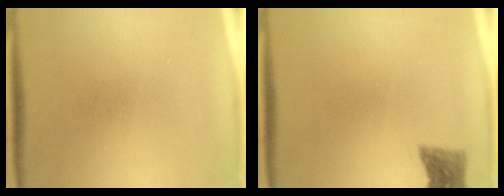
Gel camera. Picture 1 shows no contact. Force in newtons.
{"total": 2.8}